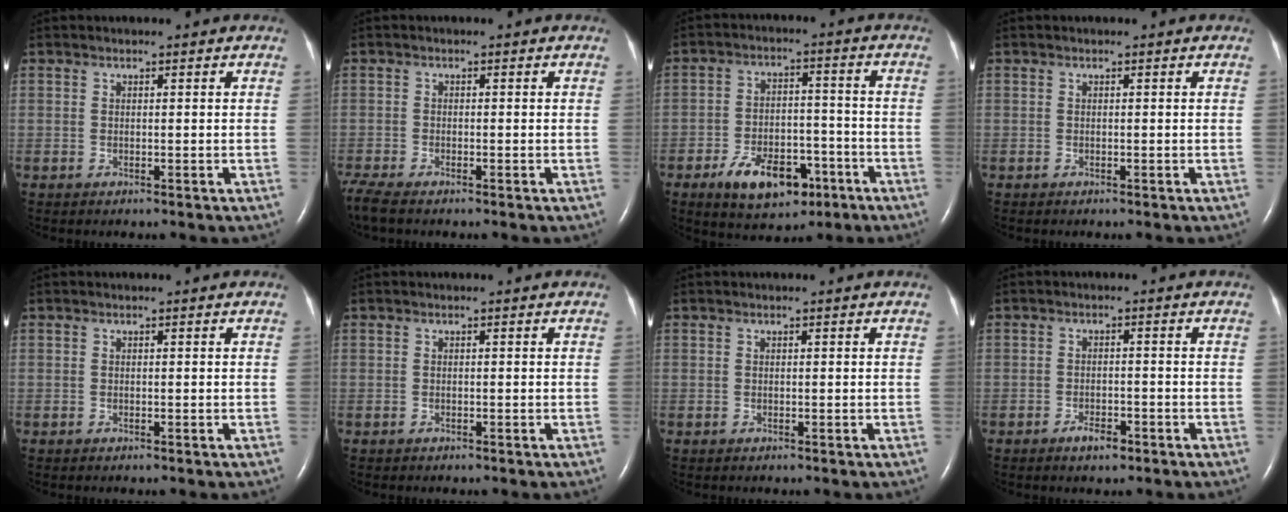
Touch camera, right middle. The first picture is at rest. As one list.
[{"total": 4.0, "force": [-3.4, 0.7, 2.1], "torque": [-0.050, -0.014, -0.064]}, {"total": 10.7, "force": [-5.9, 5.6, 6.9], "torque": [-0.118, 0.006, -0.088]}, {"total": 0.0}, {"total": 0.0}, {"total": 0.0}, {"total": 0.0}, {"total": 2.6, "force": [-1.8, 1.0, 1.6], "torque": [-0.031, 0.001, -0.029]}]